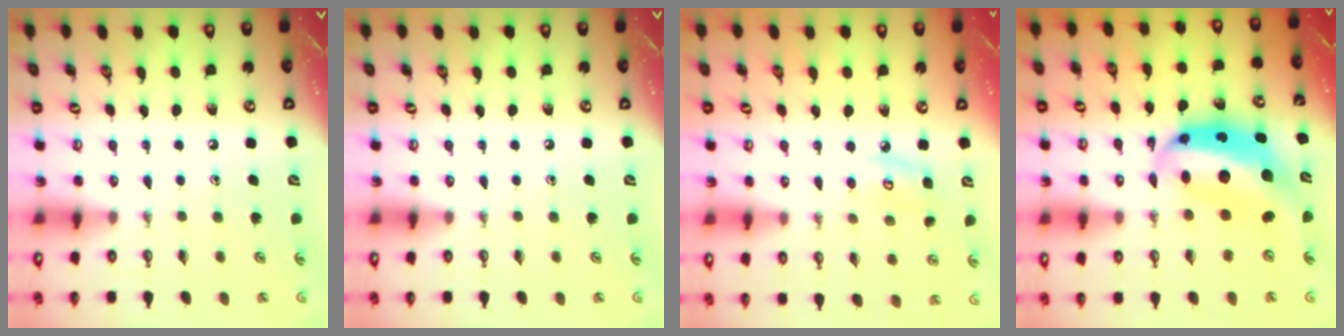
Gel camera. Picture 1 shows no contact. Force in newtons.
{"total": 0.0}
{"total": 6.3, "press": 6.3, "slide": 0.5}
{"total": 12.4, "press": 12.4, "slide": 1.2}